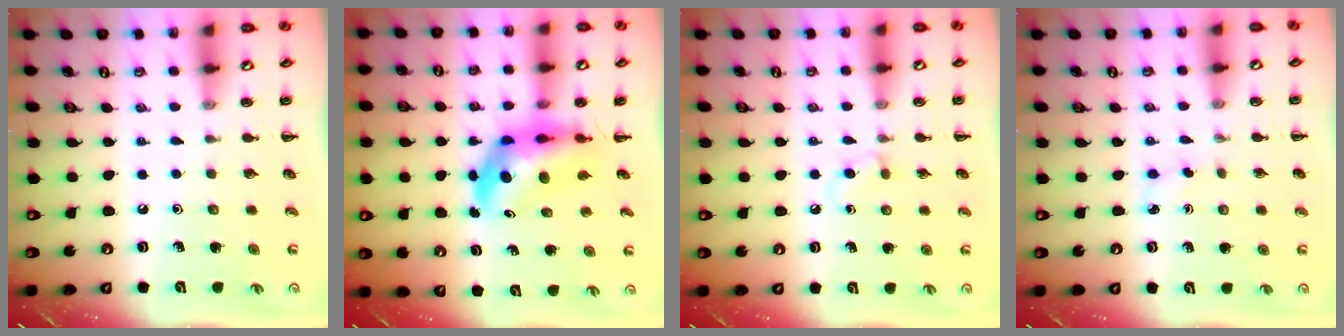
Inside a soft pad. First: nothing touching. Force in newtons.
{"total": 6.3, "press": 6.0, "slide": 2.0}
{"total": 3.3, "press": 2.9, "slide": 1.6}
{"total": 2.8, "press": 2.7, "slide": 0.8}